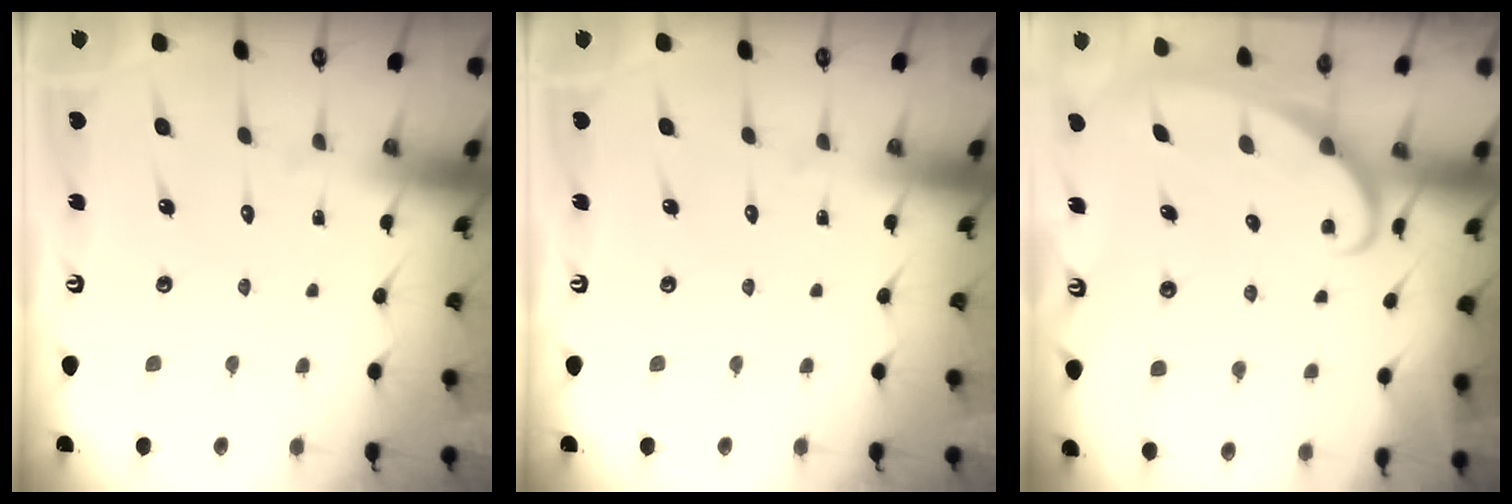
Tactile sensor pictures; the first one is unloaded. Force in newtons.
{"total": 0.0}
{"total": 2.4, "press": 2.4, "slide": 0.3}